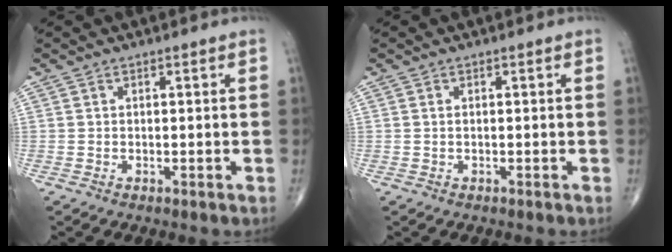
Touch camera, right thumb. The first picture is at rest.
{"total": 0.0}